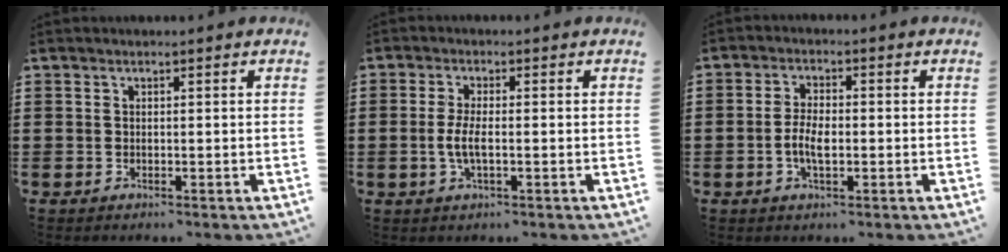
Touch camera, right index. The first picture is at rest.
{"total": 3.9, "force": [-0.7, 1.1, 3.7], "torque": [-0.087, -0.006, -0.021]}
{"total": 4.3, "force": [-1.0, 1.8, 3.8], "torque": [-0.089, -0.002, -0.024]}